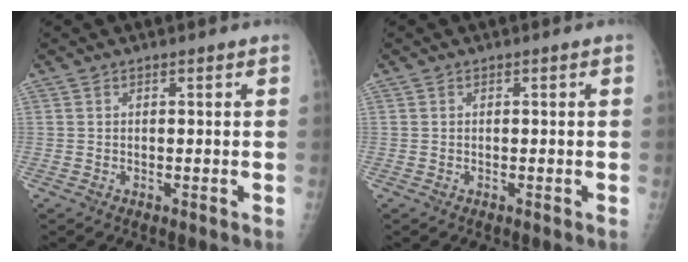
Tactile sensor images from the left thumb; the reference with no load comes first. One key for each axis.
{"total": 0.0}